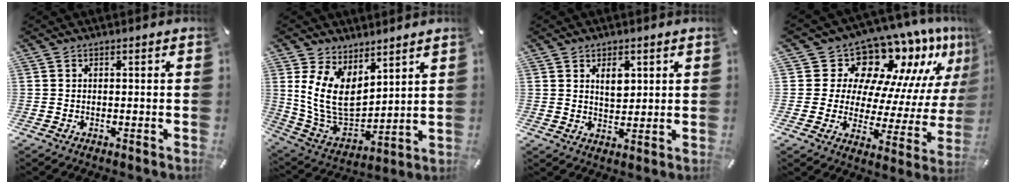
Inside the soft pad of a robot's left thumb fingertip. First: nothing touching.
{"total": 12.2, "force": [4.8, 8.4, 7.4], "torque": [-0.171, -0.044, 0.097]}
{"total": 5.0, "force": [2.1, 3.2, 3.2], "torque": [-0.040, -0.006, 0.032]}
{"total": 14.6, "force": [12.1, 7.0, 4.2], "torque": [-0.066, -0.129, 0.201]}